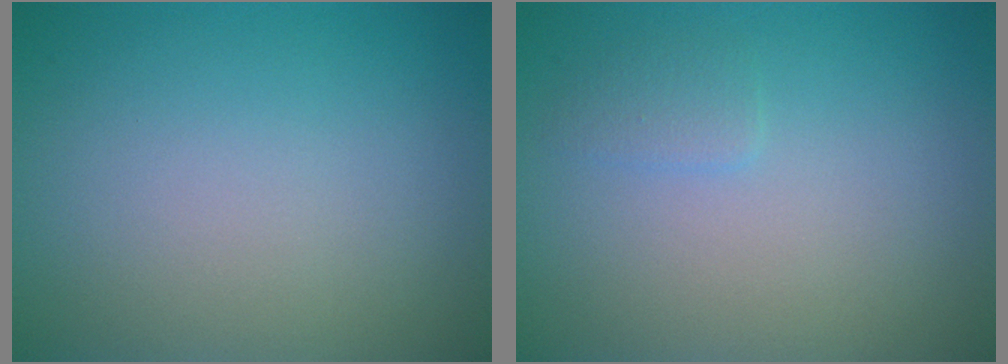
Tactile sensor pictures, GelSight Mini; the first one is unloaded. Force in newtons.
{"total": 1.0, "press": 1.0, "slide": 0.0}